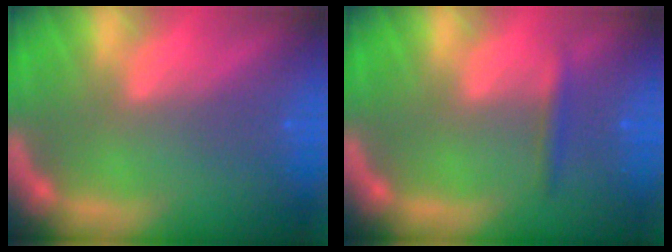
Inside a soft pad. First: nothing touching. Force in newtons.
{"total": 1.4}